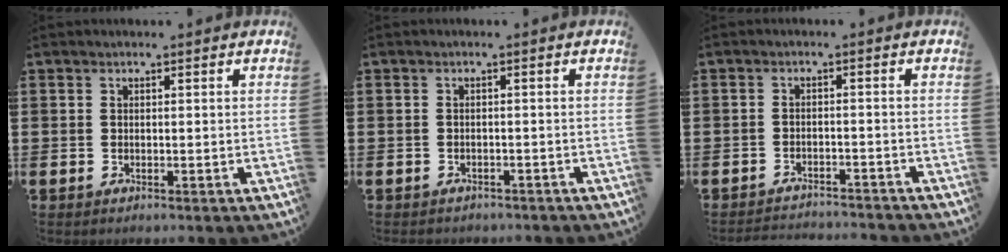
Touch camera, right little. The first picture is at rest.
{"total": 0.7, "force": [-0.7, 0.2, 0.0], "torque": [-0.001, -0.001, -0.016]}
{"total": 2.2, "force": [-2.1, 0.0, -0.2], "torque": [-0.003, 0.003, -0.047]}